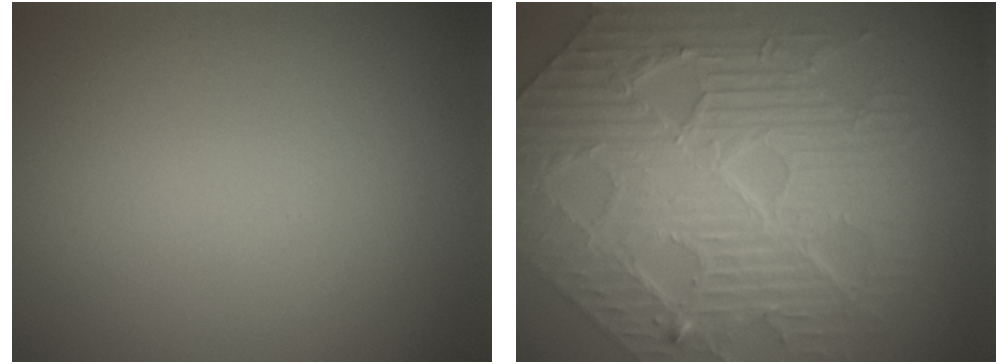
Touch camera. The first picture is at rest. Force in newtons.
{"total": 10.4, "press": 7.7, "slide": 6.9}